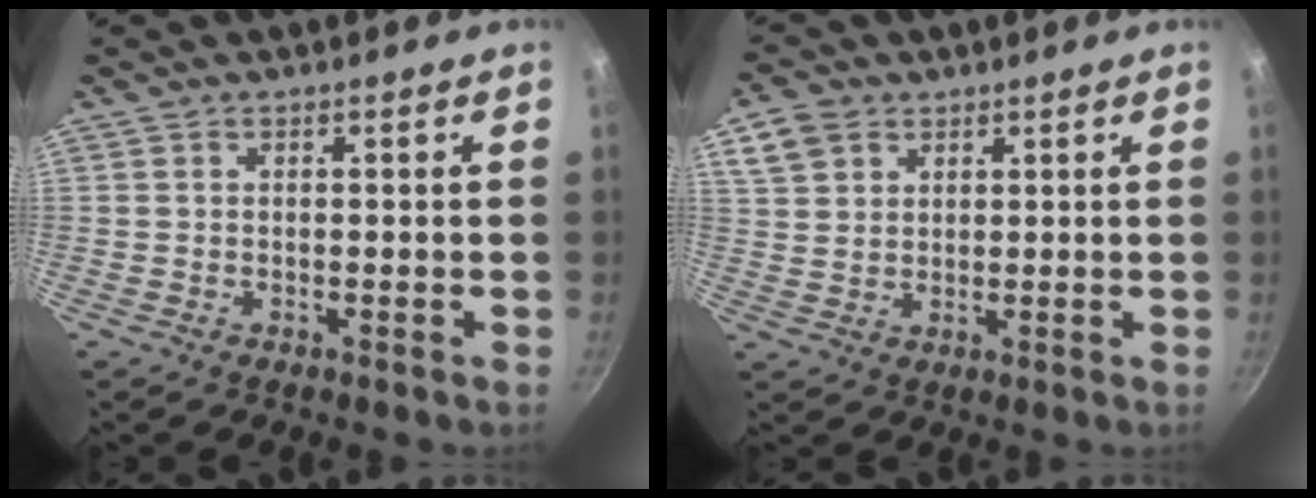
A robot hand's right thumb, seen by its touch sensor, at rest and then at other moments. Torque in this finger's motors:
{"motor_torque": [-0.56, 0.47, -0.26, -0.12, 0.12]}